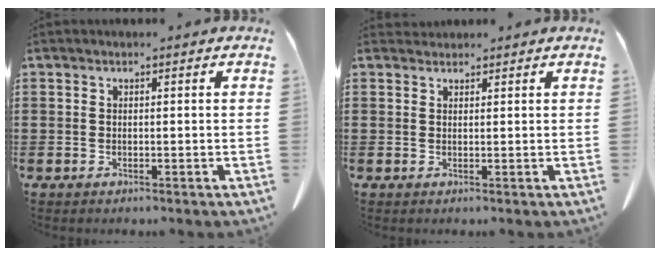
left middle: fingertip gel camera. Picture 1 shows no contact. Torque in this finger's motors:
{"motor_torque": [0.16, 0.14, -0.10, -0.02]}